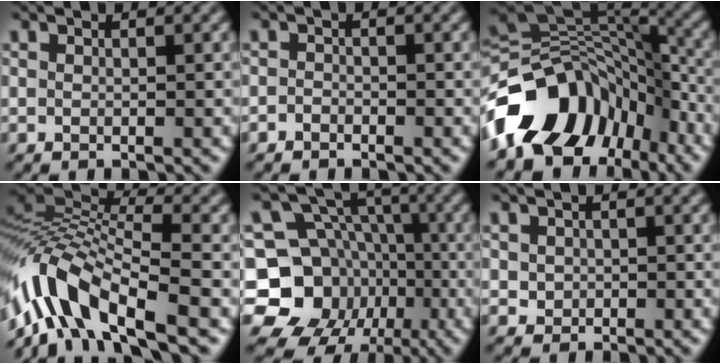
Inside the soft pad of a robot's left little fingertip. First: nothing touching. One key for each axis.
{"total": 0.9, "fx": -0.7, "fy": 0.6, "fz": 0.0, "tx": 0.008, "ty": -0.001, "tz": -0.016}
{"total": 13.0, "fx": -6.9, "fy": 8.7, "fz": 6.7, "tx": -0.119, "ty": 0.020, "tz": -0.124}
{"total": 9.8, "fx": -5.2, "fy": 3.4, "fz": 7.5, "tx": -0.136, "ty": 0.017, "tz": -0.111}
{"total": 14.2, "fx": -5.0, "fy": 12.3, "fz": 5.2, "tx": -0.108, "ty": -0.011, "tz": -0.106}
{"total": 1.2, "fx": -0.1, "fy": 1.2, "fz": 0.3, "tx": -0.001, "ty": -0.002, "tz": 0.003}